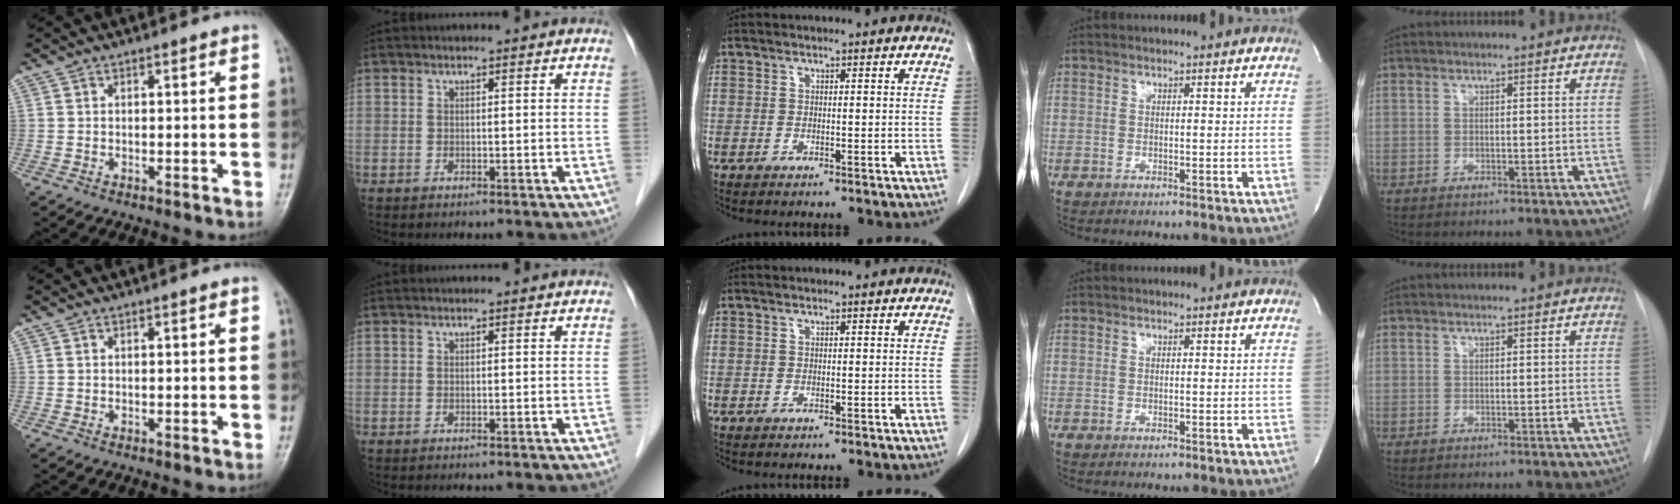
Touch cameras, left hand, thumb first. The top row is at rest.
{}